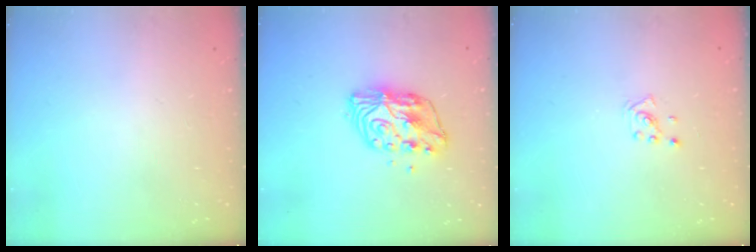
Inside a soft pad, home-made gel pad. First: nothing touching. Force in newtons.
{"total": 9.8, "press": 9.8, "slide": 0.7}
{"total": 2.0, "press": 2.0, "slide": 0.6}